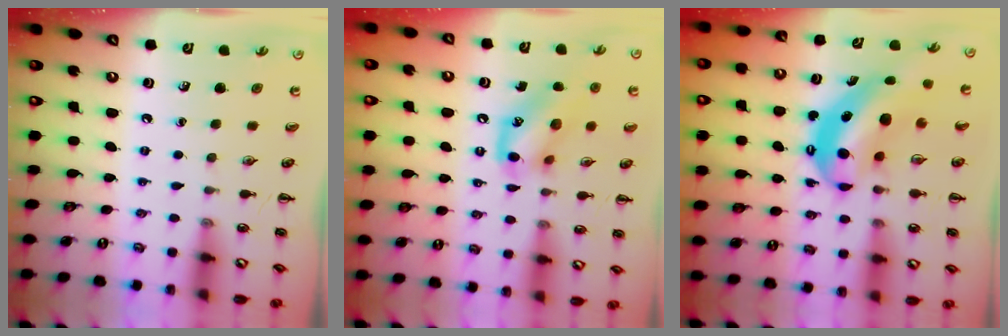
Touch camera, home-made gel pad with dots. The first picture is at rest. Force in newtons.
{"total": 13.9, "press": 13.7, "slide": 2.3}
{"total": 8.8, "press": 8.6, "slide": 1.9}